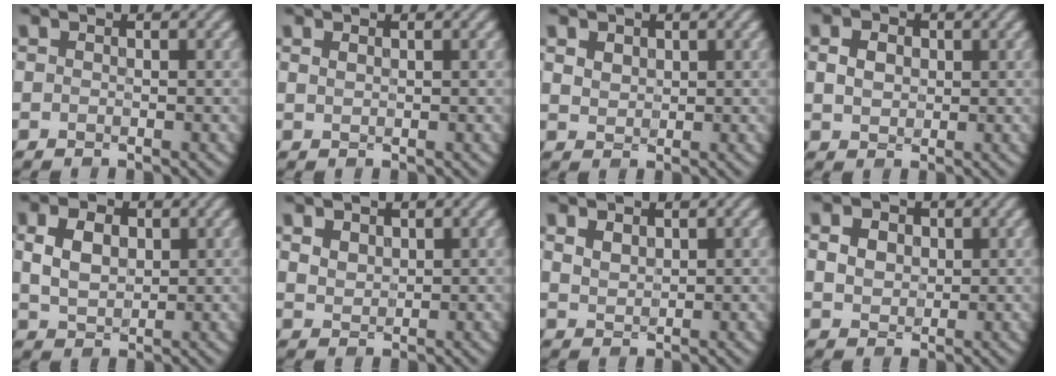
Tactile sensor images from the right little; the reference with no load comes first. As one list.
[{"total": 0.5, "force": [0.4, 0.3, 0.2], "torque": [-0.005, 0.004, 0.005]}, {"total": 1.7, "force": [0.7, 1.3, 0.8], "torque": [-0.031, -0.002, 0.024]}, {"total": 1.7, "force": [-0.2, 1.4, 0.9], "torque": [-0.031, -0.002, 0.006]}, {"total": 3.2, "force": [0.2, 2.2, 2.2], "torque": [-0.060, -0.002, 0.015]}, {"total": 2.3, "force": [1.1, 1.6, 1.2], "torque": [-0.043, 0.002, 0.033]}, {"total": 1.4, "force": [0.7, 0.9, 0.9], "torque": [-0.026, 0.002, 0.021]}, {"total": 3.3, "force": [0.8, 2.6, 1.8], "torque": [-0.052, 0.012, 0.013]}]